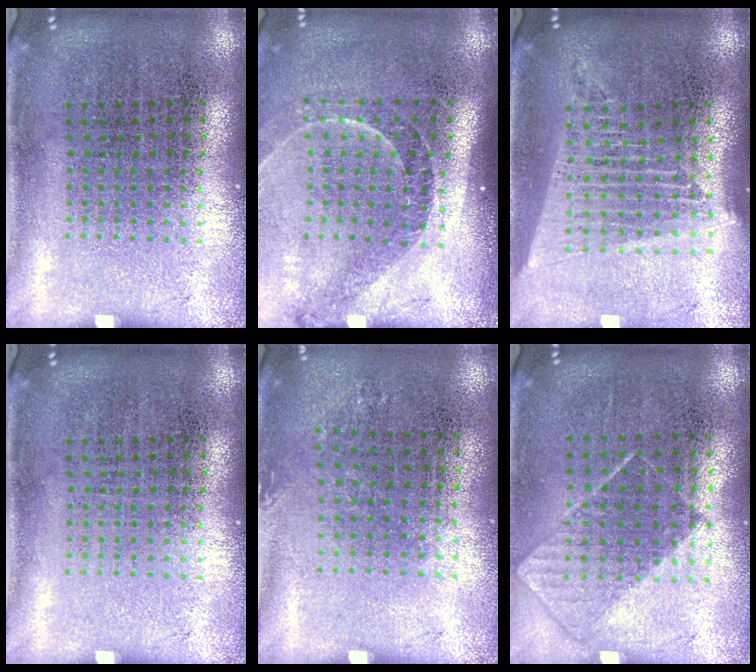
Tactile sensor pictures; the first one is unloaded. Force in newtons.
{"total": 1.4, "press": 1.3, "slide": 0.7}
{"total": 1.8, "press": 1.6, "slide": 0.8}
{"total": 0.0}
{"total": 0.7, "press": 0.7, "slide": 0.2}
{"total": 0.8, "press": 0.6, "slide": 0.5}